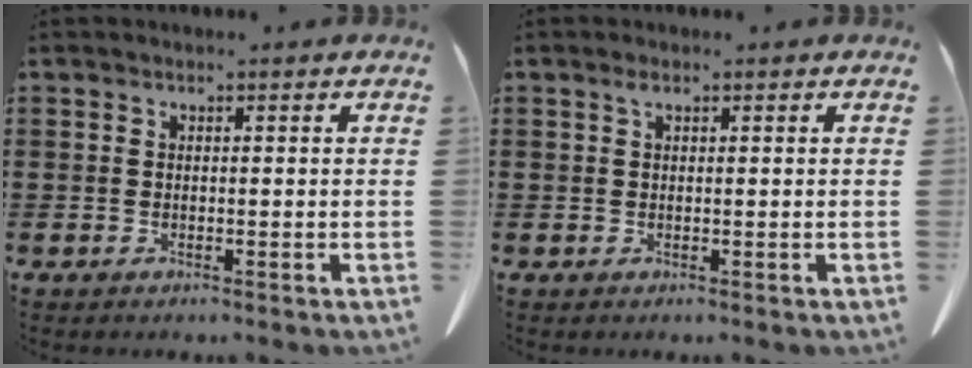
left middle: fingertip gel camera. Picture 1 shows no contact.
{"total": 0.8, "force": [0.4, 0.3, 0.6], "torque": [-0.015, 0.001, 0.008]}